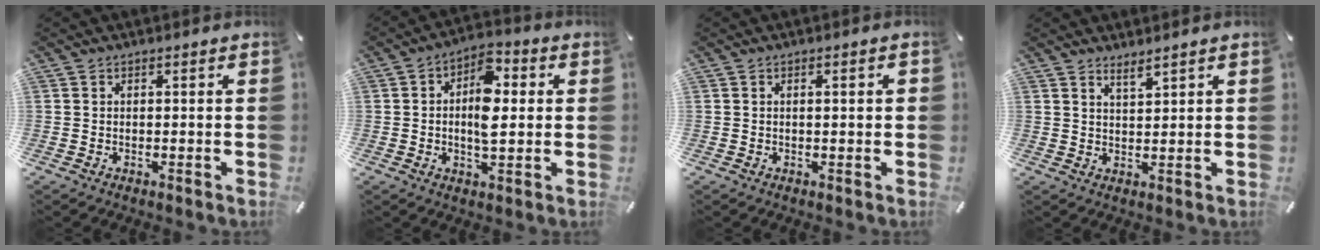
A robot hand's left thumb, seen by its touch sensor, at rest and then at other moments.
{"total": 9.9, "force": [0.8, 5.3, 8.3], "torque": [-0.135, -0.003, 0.009]}
{"total": 2.1, "force": [0.2, 0.5, 2.0], "torque": [-0.036, 0.002, 0.002]}
{"total": 2.7, "force": [2.5, 0.2, 1.0], "torque": [-0.023, -0.012, 0.045]}